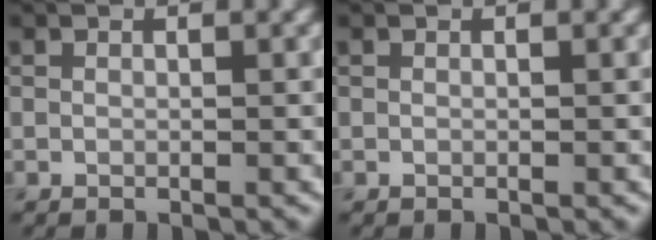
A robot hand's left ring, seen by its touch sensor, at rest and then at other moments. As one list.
[{"total": 0.0}]